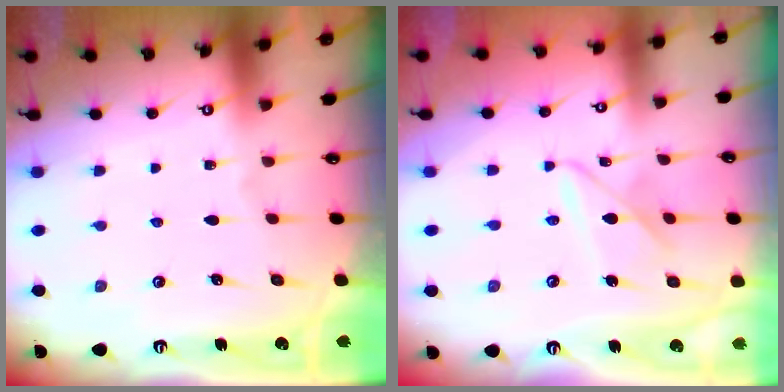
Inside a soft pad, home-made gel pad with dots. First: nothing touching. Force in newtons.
{"total": 7.3, "press": 7.3, "slide": 0.6}